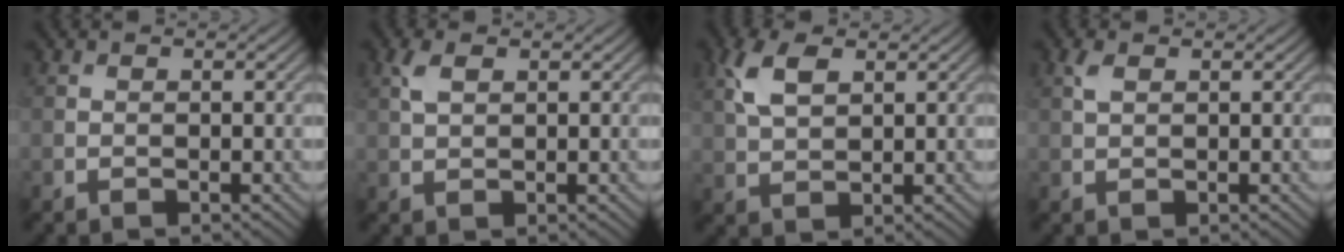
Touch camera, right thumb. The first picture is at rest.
{"total": 2.5, "force": [1.1, 1.3, 1.8], "torque": [-0.048, 0.005, 0.024]}
{"total": 5.3, "force": [2.3, 2.8, 3.9], "torque": [-0.100, 0.006, 0.047]}
{"total": 1.7, "force": [0.8, 0.8, 1.2], "torque": [-0.033, 0.005, 0.016]}